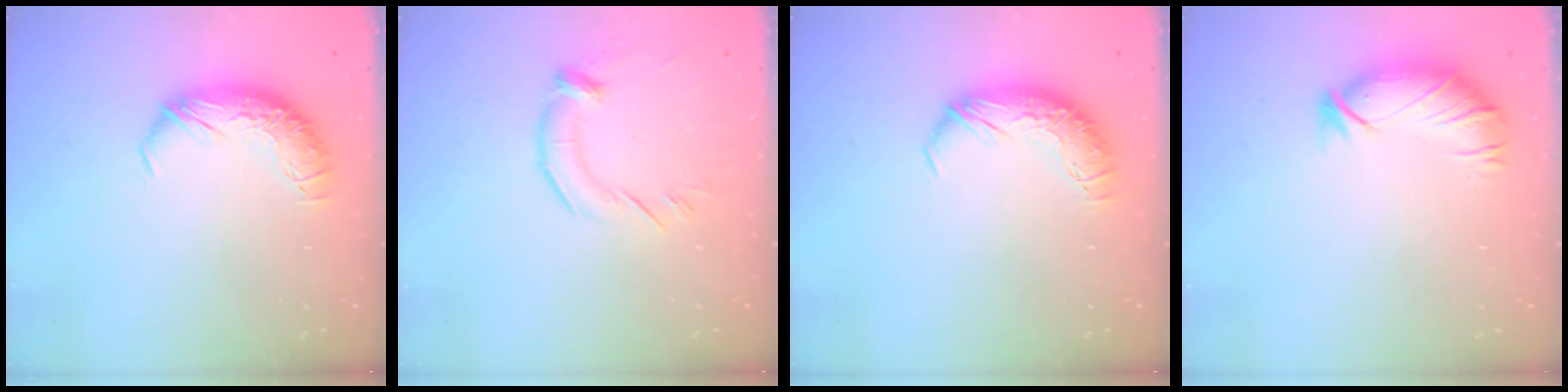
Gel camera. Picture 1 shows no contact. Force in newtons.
{"total": 1.9, "press": 1.6, "slide": 1.1}
{"total": 0.0}
{"total": 2.8, "press": 2.3, "slide": 1.6}